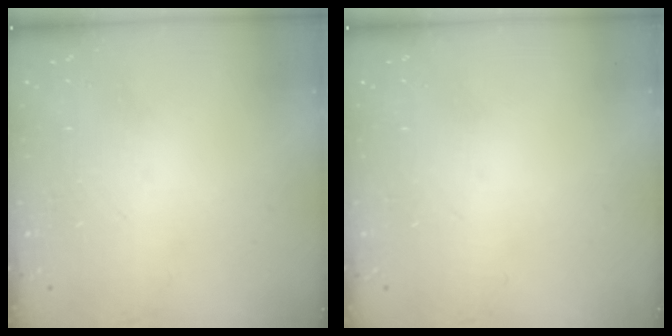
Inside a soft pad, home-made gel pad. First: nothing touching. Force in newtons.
{"total": 0.0}